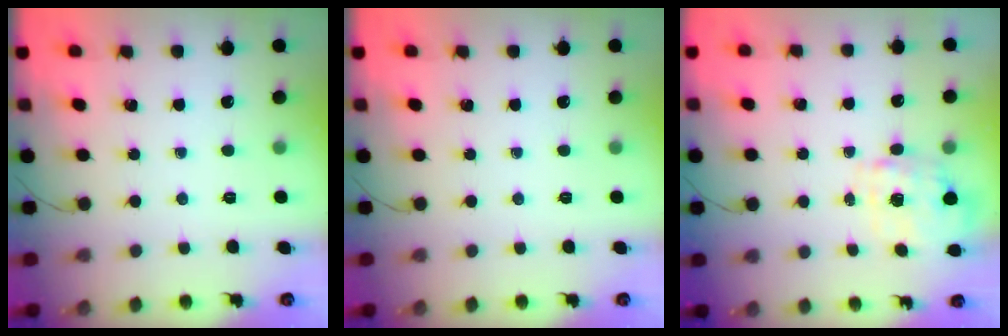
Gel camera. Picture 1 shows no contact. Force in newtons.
{"total": 0.0}
{"total": 4.0, "press": 3.9, "slide": 0.9}